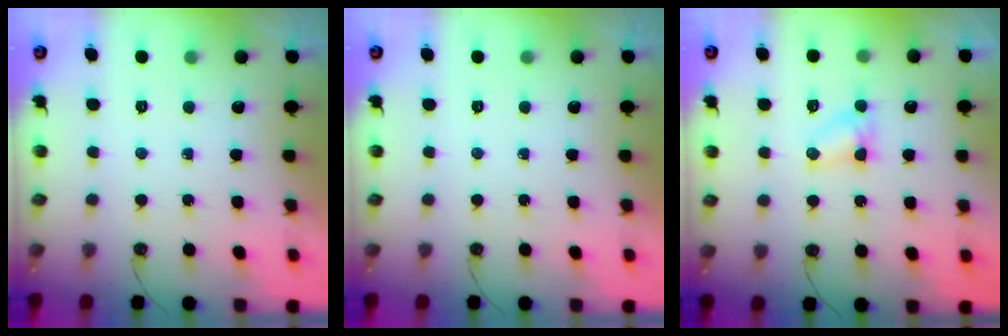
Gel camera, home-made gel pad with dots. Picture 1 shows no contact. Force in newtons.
{"total": 0.0}
{"total": 4.2, "press": 4.2, "slide": 0.5}